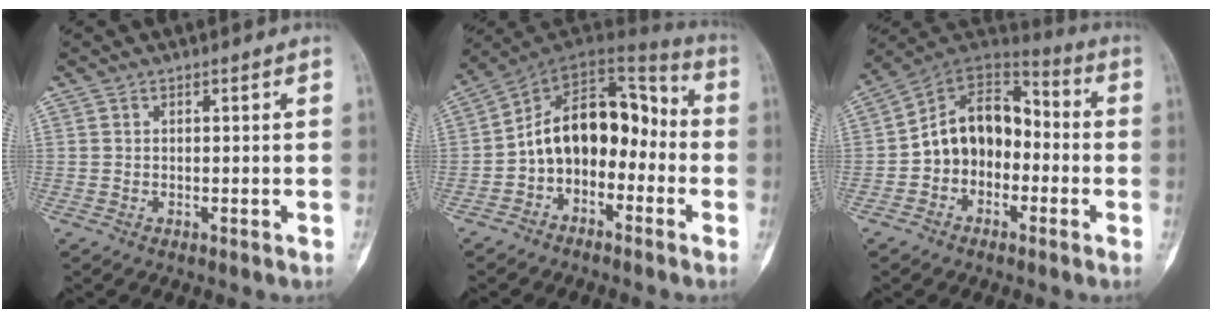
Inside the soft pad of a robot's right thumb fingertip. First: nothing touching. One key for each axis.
{"total": 14.7, "fx": -3.0, "fy": 10.2, "fz": 10.2, "tx": -0.126, "ty": 0.082, "tz": -0.063}
{"total": 13.8, "fx": -2.1, "fy": 10.3, "fz": 8.9, "tx": -0.110, "ty": 0.057, "tz": -0.049}